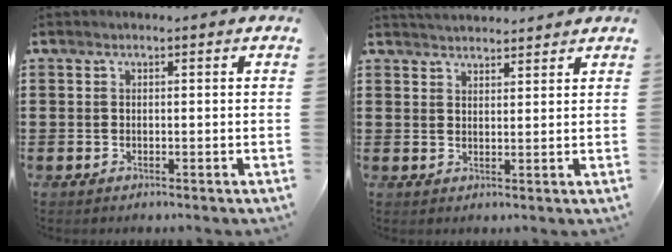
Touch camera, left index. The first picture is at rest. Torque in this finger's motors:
{"motor_torque": [0.01, 0.17, 0.09, 0.05]}